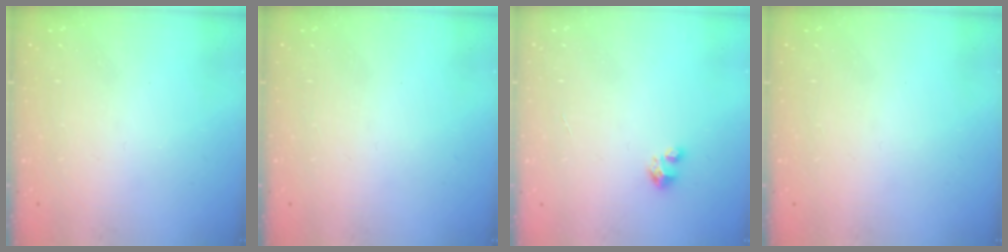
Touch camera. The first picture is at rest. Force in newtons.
{"total": 0.0}
{"total": 1.7, "press": 1.7, "slide": 0.1}
{"total": 0.0}